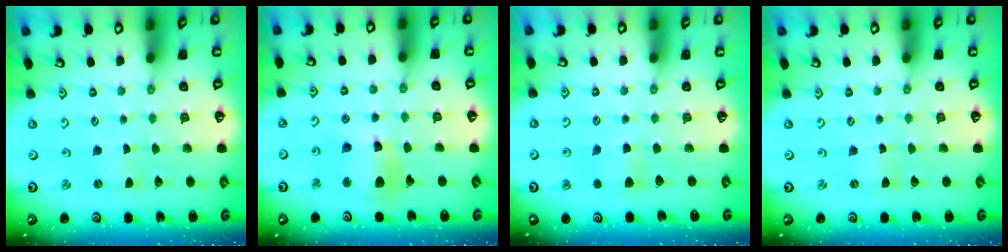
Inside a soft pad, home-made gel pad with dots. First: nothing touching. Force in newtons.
{"total": 10.3, "press": 10.2, "slide": 1.4}
{"total": 4.8, "press": 4.7, "slide": 0.7}
{"total": 0.0}